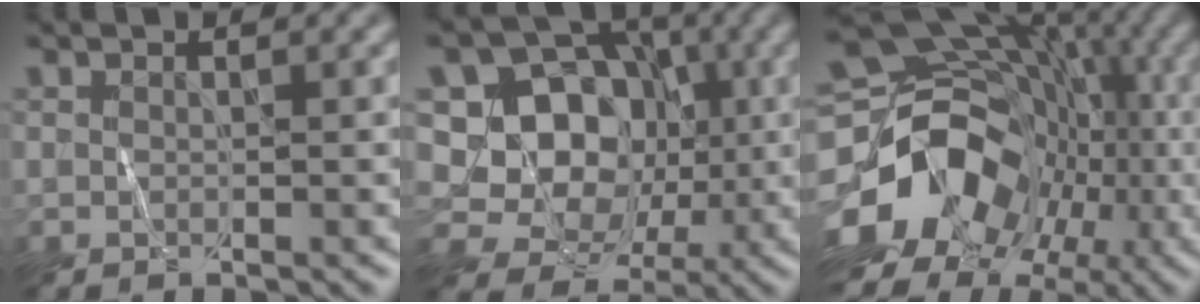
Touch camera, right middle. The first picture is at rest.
{"total": 10.0, "force": [1.4, 8.8, 4.6], "torque": [-0.077, 0.016, 0.002]}
{"total": 16.7, "force": [-5.6, 13.0, 8.9], "torque": [-0.162, -0.005, -0.089]}